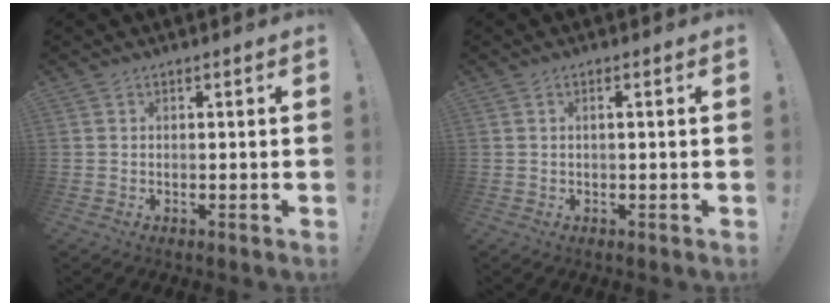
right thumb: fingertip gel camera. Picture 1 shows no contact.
{"total": 1.2, "force": [-0.2, -0.1, 1.1], "torque": [-0.029, 0.003, -0.004]}